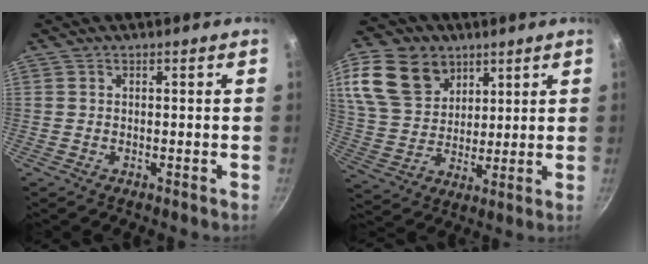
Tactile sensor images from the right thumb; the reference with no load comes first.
{"total": 17.2, "force": [7.8, 12.8, 8.5], "torque": [-0.141, -0.022, 0.151]}